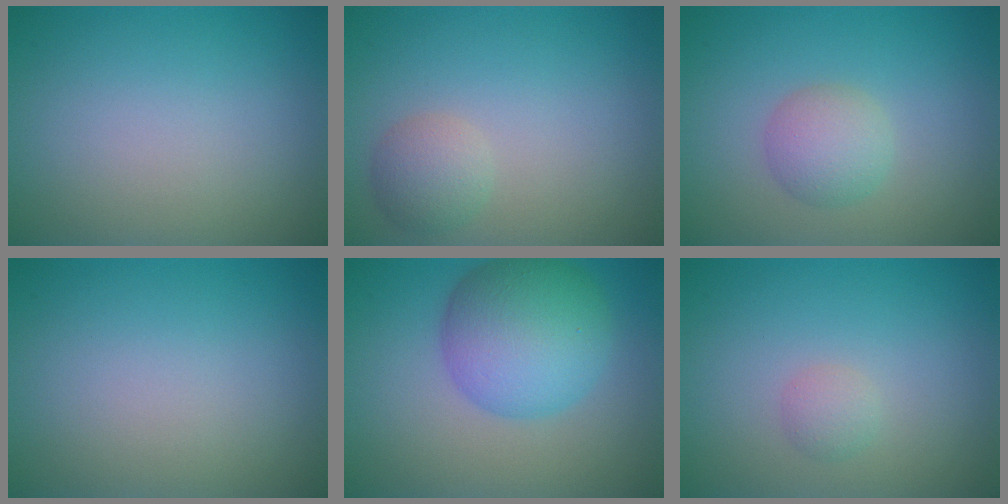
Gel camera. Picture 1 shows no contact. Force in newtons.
{"total": 2.3, "press": 2.3, "slide": 0.2}
{"total": 2.7, "press": 2.7, "slide": 0.1}
{"total": 0.0}
{"total": 7.8, "press": 7.8, "slide": 0.1}
{"total": 1.1, "press": 1.1, "slide": 0.1}